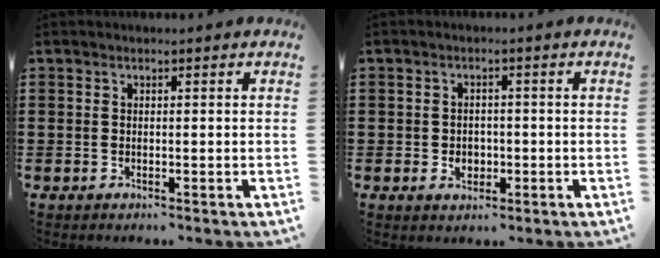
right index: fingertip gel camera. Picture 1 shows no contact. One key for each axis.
{"total": 2.1, "fx": -0.6, "fy": 1.8, "fz": 1.0, "tx": -0.023, "ty": 0.004, "tz": -0.014}